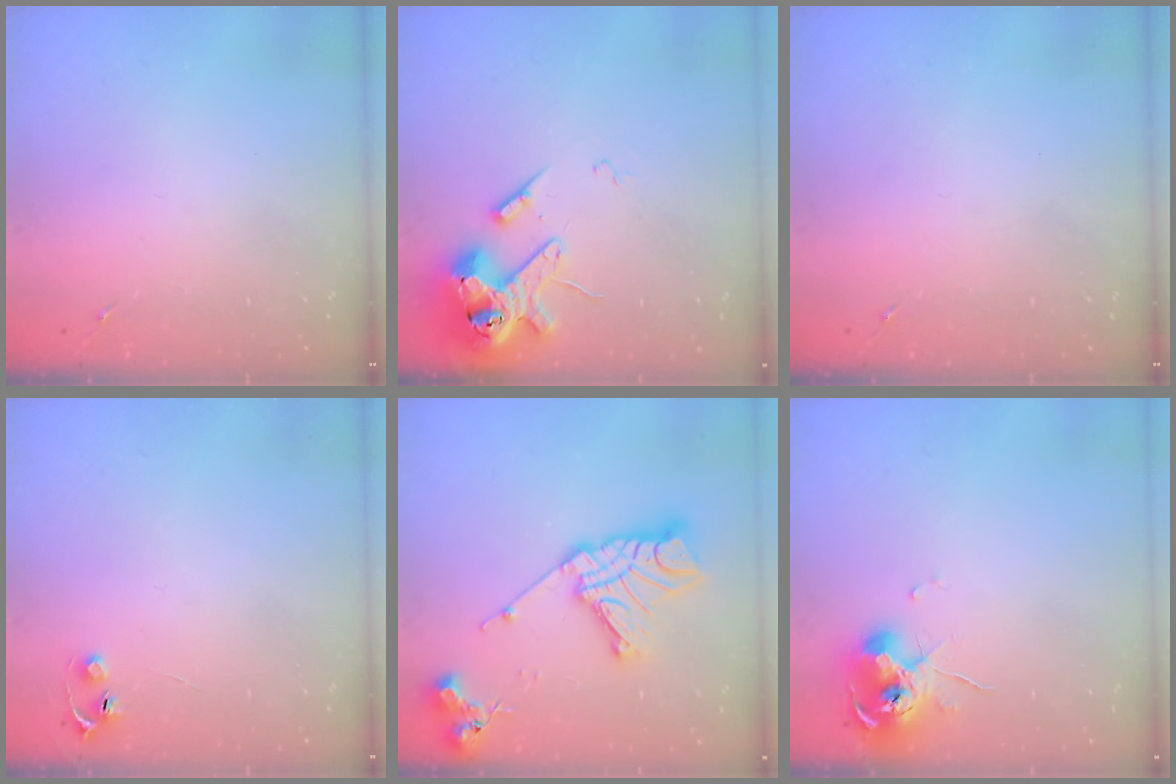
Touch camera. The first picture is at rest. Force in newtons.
{"total": 15.0, "press": 14.9, "slide": 2.1}
{"total": 0.0}
{"total": 4.0, "press": 4.0, "slide": 0.5}
{"total": 19.3, "press": 19.2, "slide": 1.8}
{"total": 10.3, "press": 10.2, "slide": 1.1}